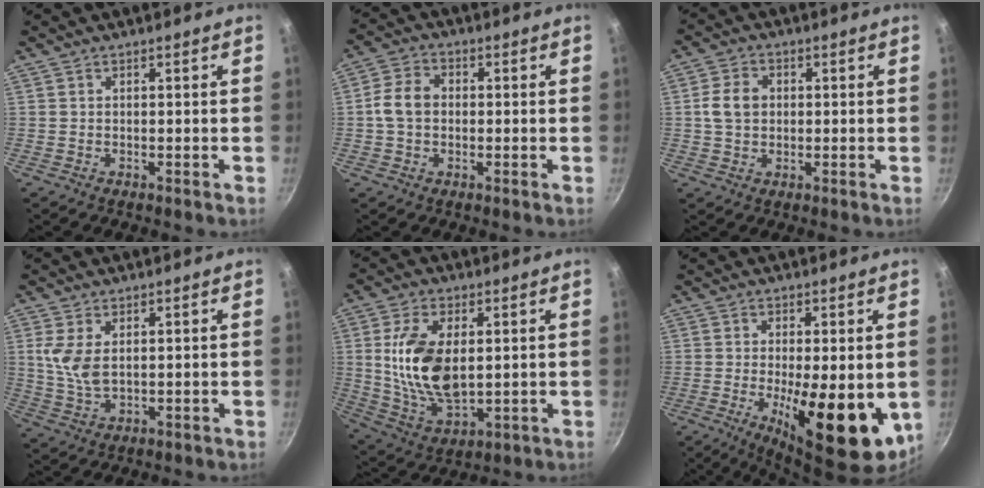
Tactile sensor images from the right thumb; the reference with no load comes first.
{"total": 6.5, "force": [-0.2, 4.9, 4.3], "torque": [-0.078, 0.018, -0.010]}
{"total": 6.1, "force": [0.5, 4.7, 3.8], "torque": [-0.062, 0.008, 0.007]}
{"total": 6.2, "force": [1.6, 3.4, 4.9], "torque": [-0.104, -0.005, 0.039]}
{"total": 15.3, "force": [2.1, 8.2, 12.8], "torque": [-0.238, -0.017, 0.051]}
{"total": 17.1, "force": [-3.8, 6.0, 15.6], "torque": [-0.198, -0.028, -0.034]}